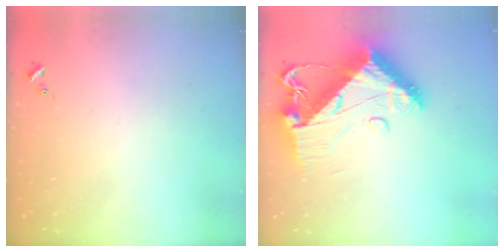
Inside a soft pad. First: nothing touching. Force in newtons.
{"total": 16.5, "press": 16.4, "slide": 1.8}